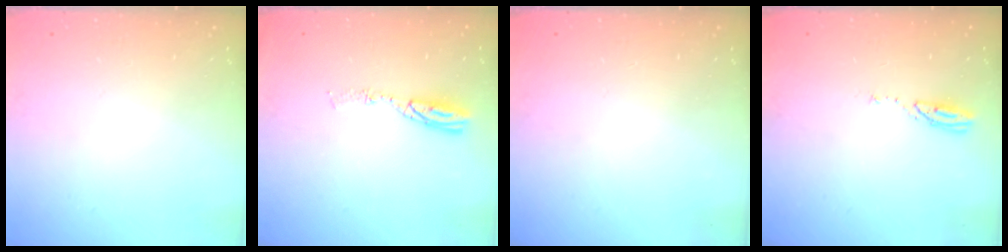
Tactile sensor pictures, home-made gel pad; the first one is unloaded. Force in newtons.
{"total": 5.0, "press": 5.0, "slide": 0.2}
{"total": 13.4, "press": 3.0, "slide": 13.1}
{"total": 3.7, "press": 3.7, "slide": 0.3}